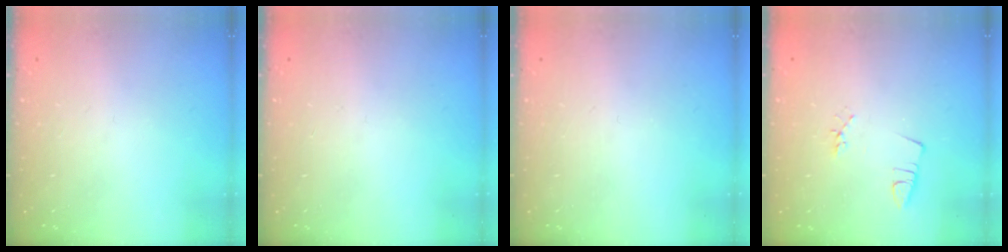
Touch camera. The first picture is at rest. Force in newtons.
{"total": 0.0}
{"total": 0.0}
{"total": 2.2, "press": 1.7, "slide": 1.3}